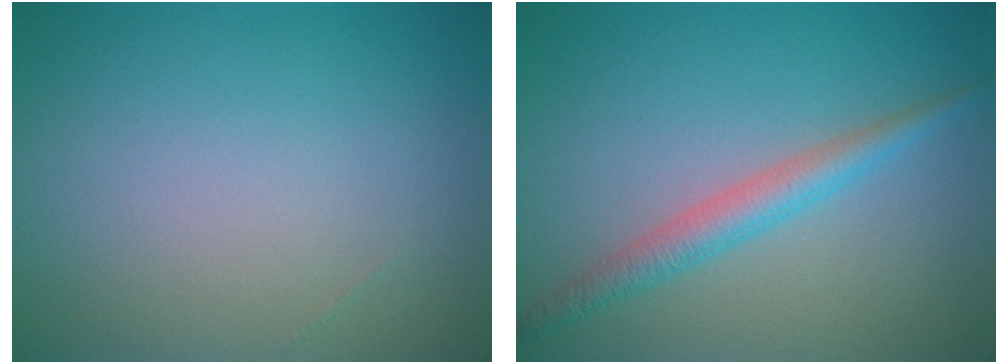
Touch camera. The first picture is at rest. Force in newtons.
{"total": 2.6, "press": 2.6, "slide": 0.0}